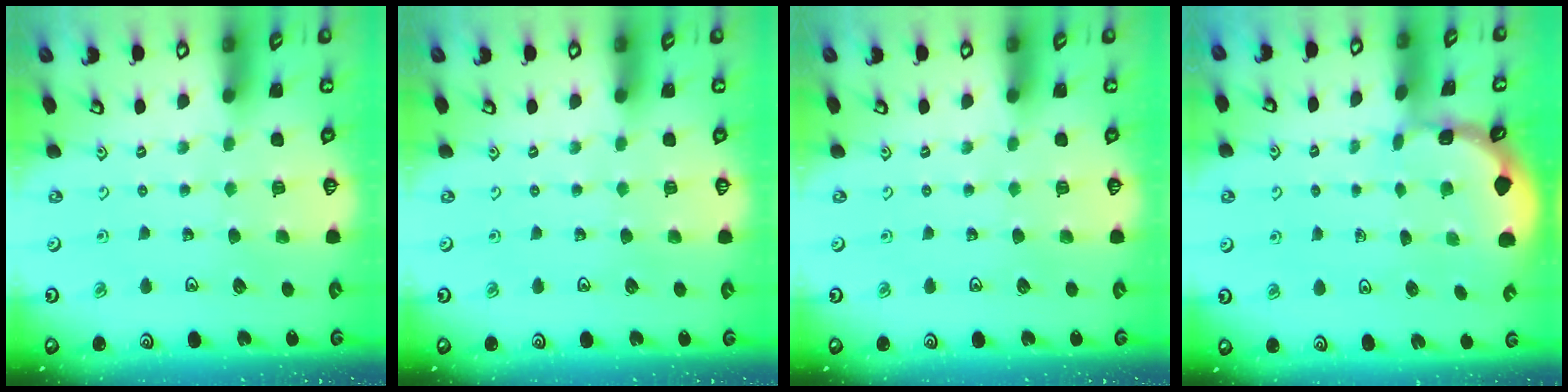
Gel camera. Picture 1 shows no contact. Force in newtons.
{"total": 0.0}
{"total": 0.0}
{"total": 1.2, "press": 1.2, "slide": 0.2}